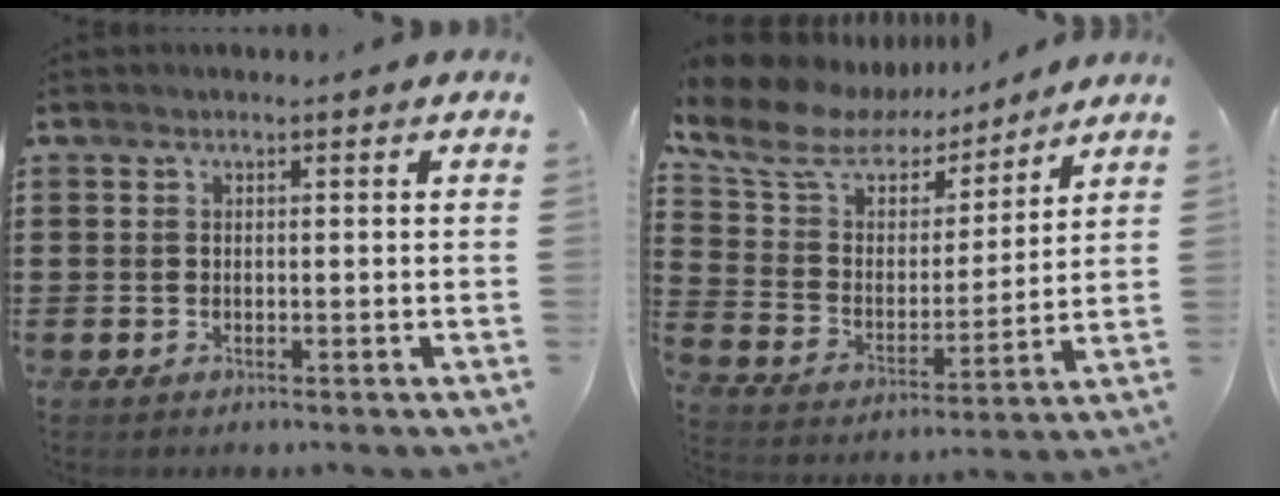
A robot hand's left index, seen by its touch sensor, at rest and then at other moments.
{"total": 10.3, "force": [7.9, 5.2, 4.1], "torque": [-0.130, -0.038, 0.139]}